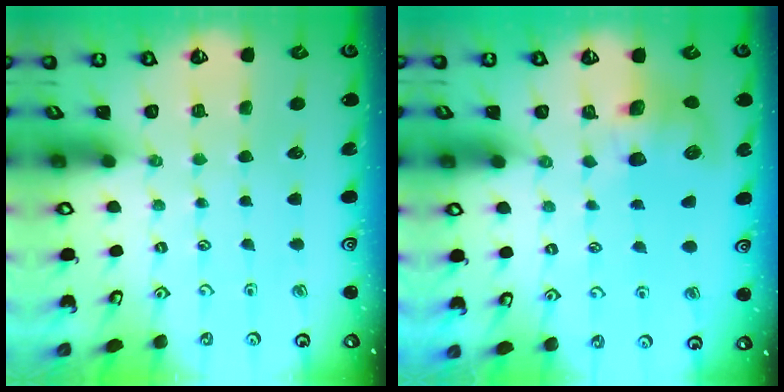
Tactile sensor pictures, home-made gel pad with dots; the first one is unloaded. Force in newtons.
{"total": 7.5, "press": 7.5, "slide": 0.4}